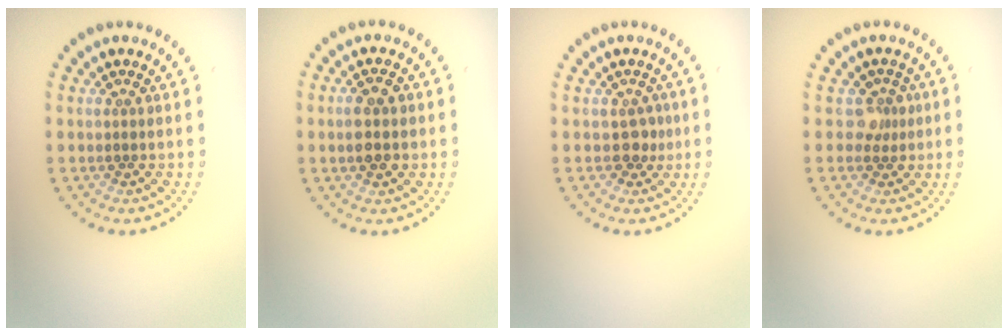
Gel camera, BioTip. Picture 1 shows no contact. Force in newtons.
{"total": 3.0, "press": 3.0, "slide": 0.1}
{"total": 1.5, "press": 1.3, "slide": 0.8}
{"total": 1.8, "press": 1.5, "slide": 1.1}